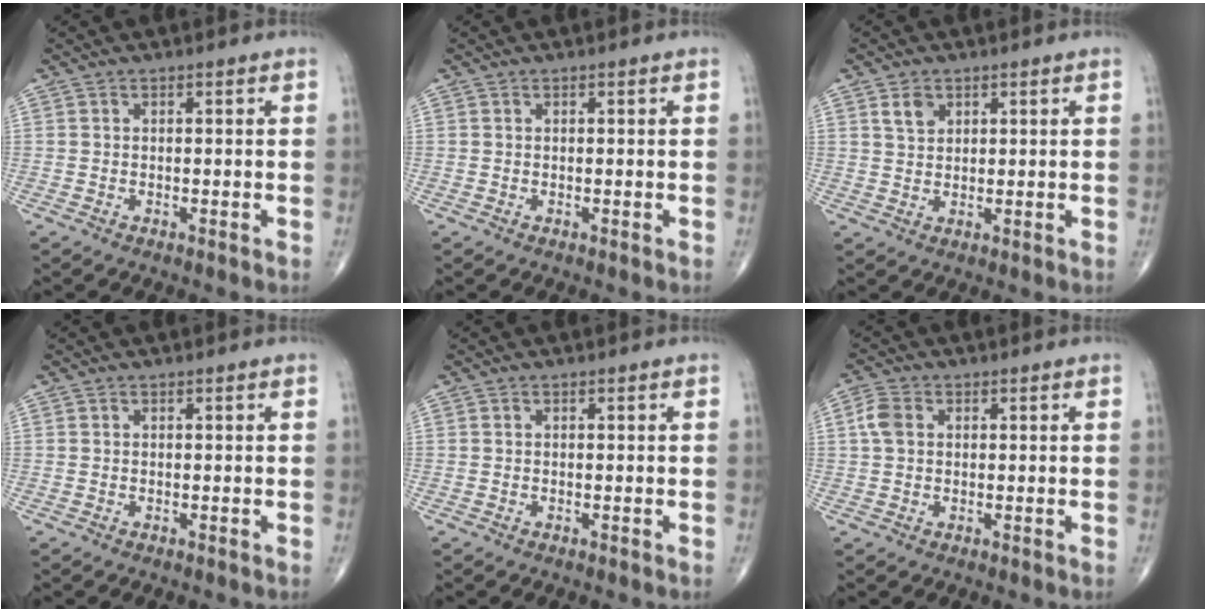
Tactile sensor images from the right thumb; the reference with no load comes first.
{"total": 0.0}
{"total": 3.2, "force": [1.8, 2.2, 1.6], "torque": [-0.017, -0.010, 0.036]}
{"total": 0.0}
{"total": 0.0}
{"total": 3.7, "force": [0.8, 2.7, 2.4], "torque": [-0.052, 0.010, 0.013]}